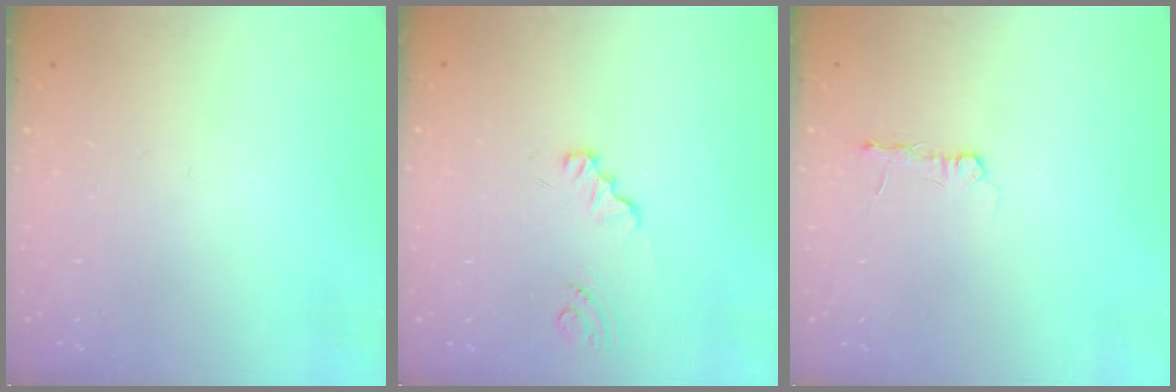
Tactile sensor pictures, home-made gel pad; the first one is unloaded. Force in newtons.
{"total": 1.1, "press": 1.1, "slide": 0.1}
{"total": 2.7, "press": 2.7, "slide": 0.4}